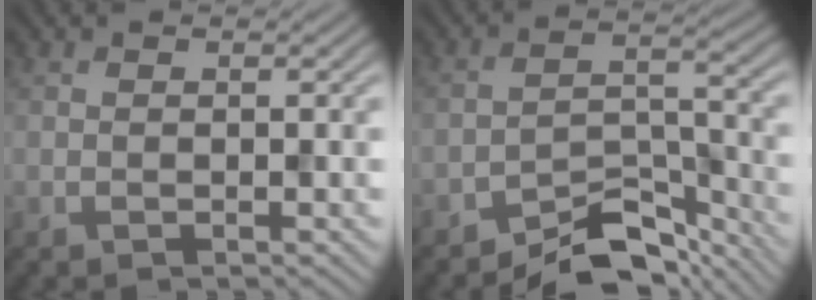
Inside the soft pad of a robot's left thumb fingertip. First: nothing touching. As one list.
[{"total": 7.4, "force": [-6.6, 2.2, 2.5], "torque": [-0.032, 0.008, -0.120]}]